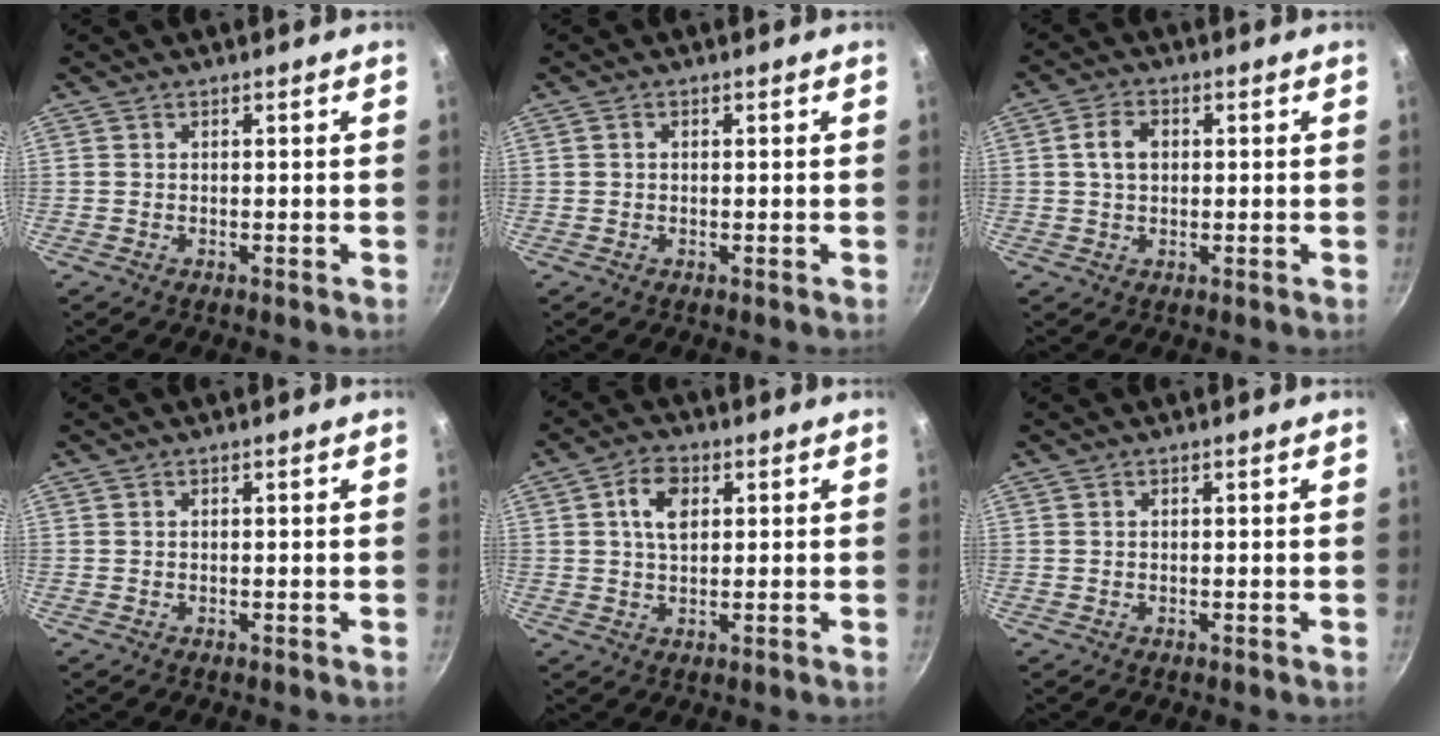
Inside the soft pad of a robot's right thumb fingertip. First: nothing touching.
{"total": 0.5, "force": [0.0, 0.4, 0.3], "torque": [-0.006, 0.004, 0.001]}
{"total": 4.7, "force": [0.6, 3.3, 3.3], "torque": [-0.049, 0.009, 0.008]}
{"total": 0.0}
{"total": 5.7, "force": [1.5, 3.5, 4.2], "torque": [-0.060, 0.002, 0.023]}
{"total": 0.0}